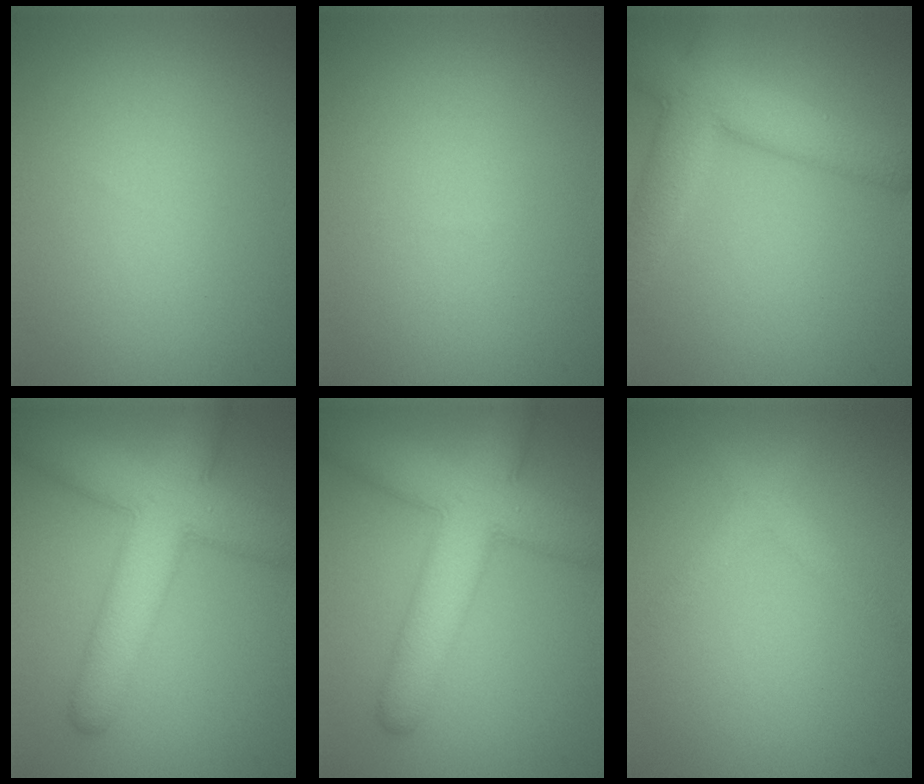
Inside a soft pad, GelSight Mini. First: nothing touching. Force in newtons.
{"total": 0.0}
{"total": 7.1, "press": 7.1, "slide": 0.3}
{"total": 9.1, "press": 9.1, "slide": 0.3}
{"total": 9.1, "press": 9.1, "slide": 0.3}
{"total": 2.1, "press": 2.1, "slide": 0.1}